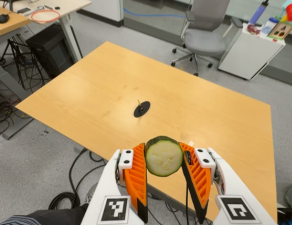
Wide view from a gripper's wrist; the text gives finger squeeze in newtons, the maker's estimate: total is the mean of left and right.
{"total": 12.3, "left": 13.2, "right": 11.3}